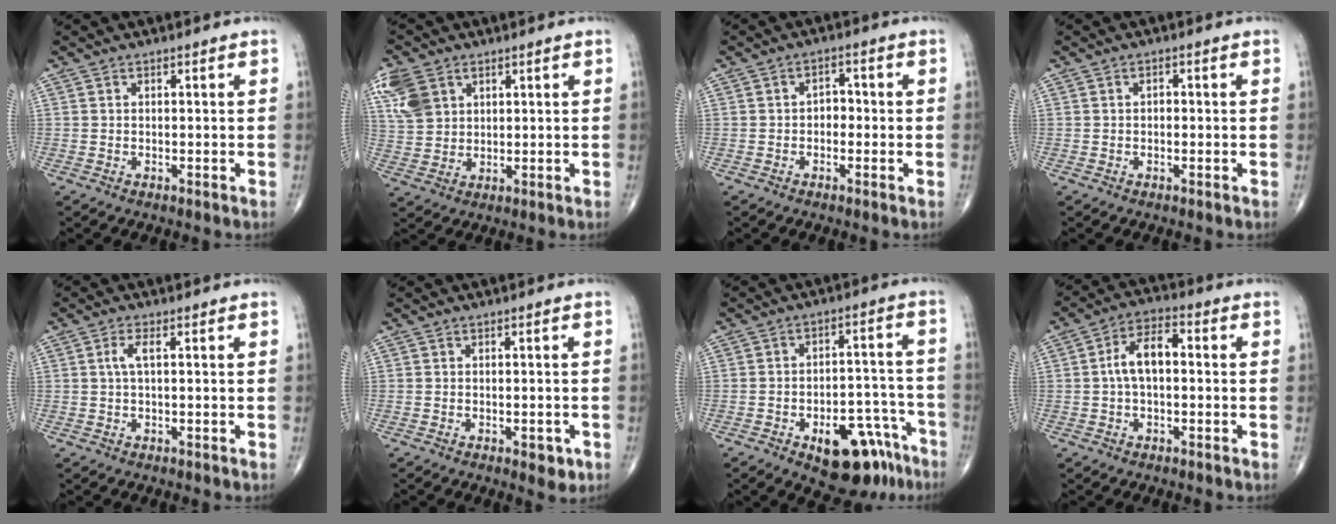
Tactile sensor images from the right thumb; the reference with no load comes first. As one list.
[{"total": 8.6, "force": [3.8, 6.1, 4.7], "torque": [-0.095, -0.003, 0.082]}, {"total": 2.8, "force": [-0.4, 2.0, 1.9], "torque": [-0.014, 0.013, -0.014]}, {"total": 1.1, "force": [0.0, 0.7, 0.8], "torque": [-0.010, 0.004, -0.003]}, {"total": 2.4, "force": [0.4, 0.7, 2.3], "torque": [-0.059, 0.008, 0.008]}, {"total": 3.0, "force": [-1.2, 1.5, 2.3], "torque": [-0.016, 0.001, -0.011]}, {"total": 14.8, "force": [-8.6, 7.4, 9.5], "torque": [-0.092, 0.071, -0.111]}, {"total": 7.5, "force": [0.1, 4.0, 6.4], "torque": [-0.114, 0.029, -0.008]}]